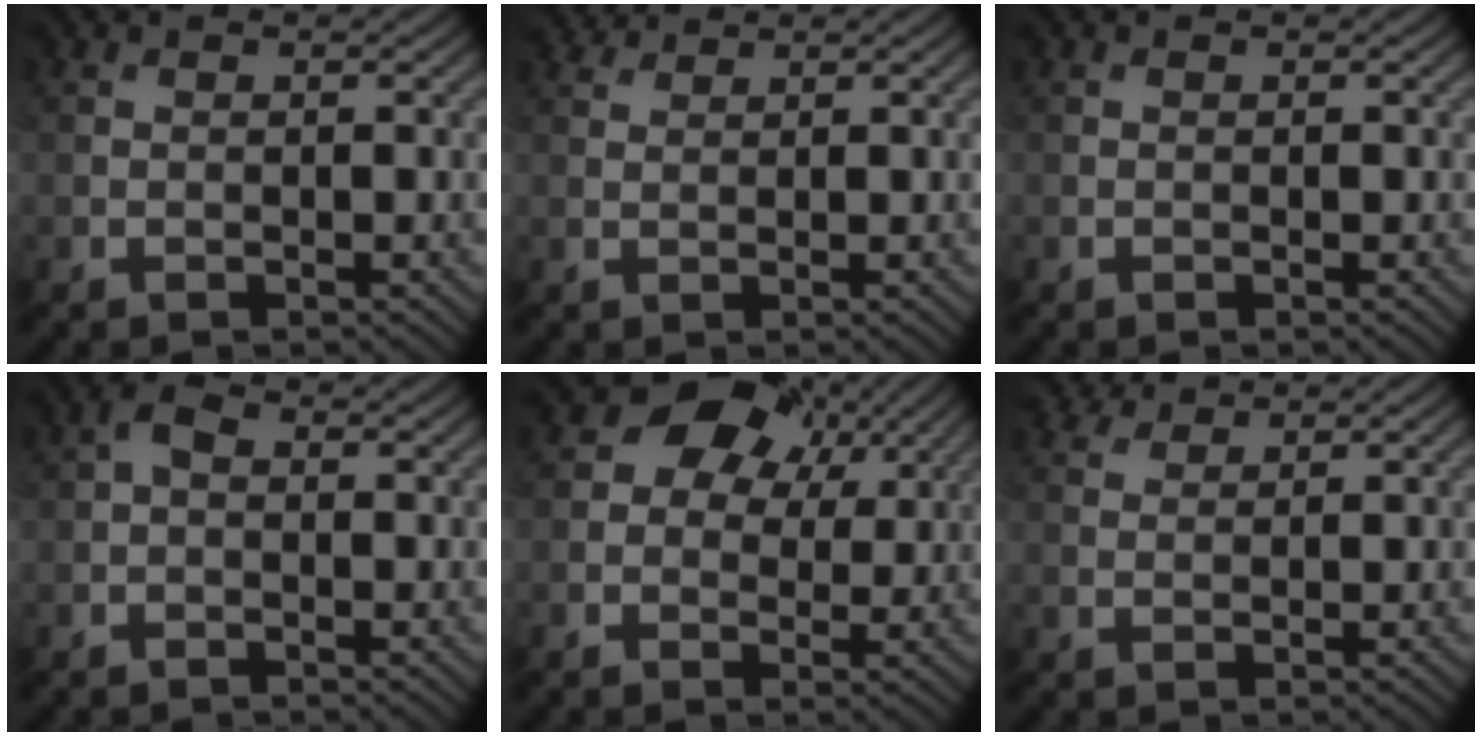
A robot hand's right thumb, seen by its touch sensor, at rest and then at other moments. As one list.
[{"total": 1.7, "force": [1.6, 0.5, 0.2], "torque": [-0.011, 0.007, 0.033]}, {"total": 0.0}, {"total": 1.9, "force": [0.0, 1.3, 1.4], "torque": [-0.030, 0.010, -0.007]}, {"total": 9.0, "force": [3.8, 6.5, 4.9], "torque": [-0.101, 0.023, 0.050]}, {"total": 2.6, "force": [2.2, 1.0, 0.8], "torque": [-0.025, 0.010, 0.045]}]